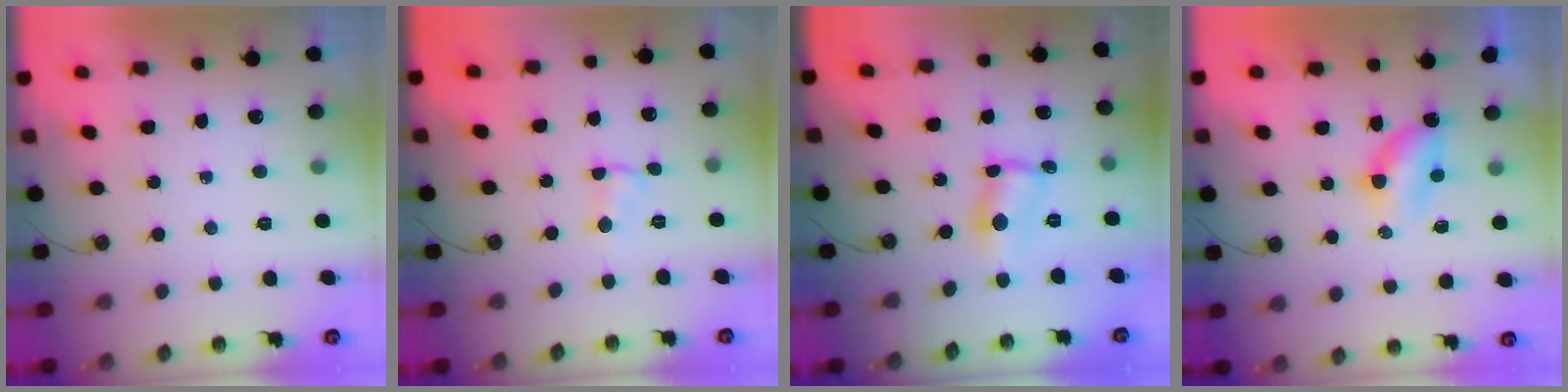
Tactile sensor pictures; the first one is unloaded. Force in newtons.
{"total": 3.0, "press": 3.0, "slide": 0.4}
{"total": 5.1, "press": 5.1, "slide": 0.3}
{"total": 4.1, "press": 4.0, "slide": 0.5}